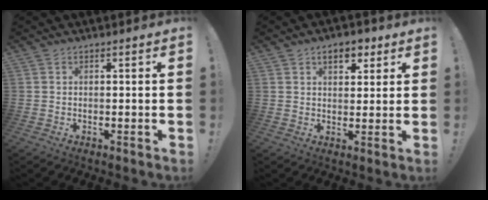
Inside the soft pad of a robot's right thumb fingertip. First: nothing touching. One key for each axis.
{"total": 6.6, "fx": 3.4, "fy": 3.9, "fz": 4.1, "tx": -0.057, "ty": 0.000, "tz": 0.059}